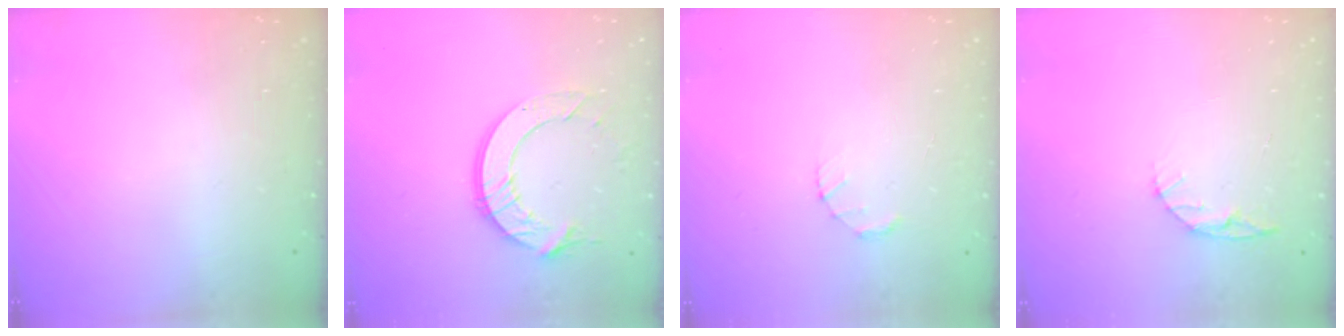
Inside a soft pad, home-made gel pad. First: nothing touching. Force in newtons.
{"total": 11.2, "press": 11.1, "slide": 1.3}
{"total": 1.5, "press": 1.5, "slide": 0.3}
{"total": 5.0, "press": 5.0, "slide": 0.4}